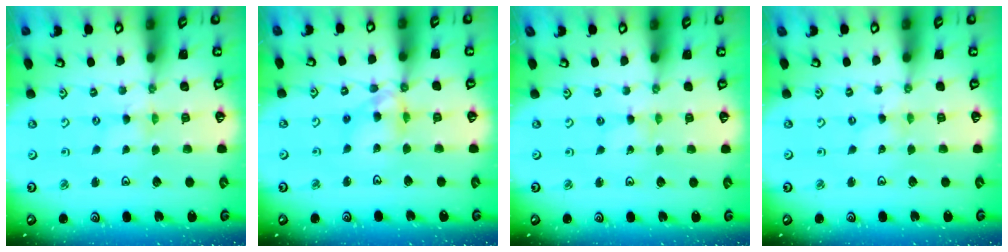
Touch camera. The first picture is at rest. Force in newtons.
{"total": 10.9, "press": 10.9, "slide": 0.8}
{"total": 1.1, "press": 1.1, "slide": 0.1}
{"total": 0.0}